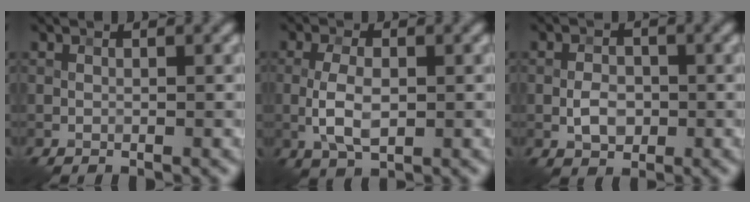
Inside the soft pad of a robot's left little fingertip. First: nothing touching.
{"total": 4.1, "force": [-0.6, 2.0, 3.5], "torque": [-0.073, 0.000, -0.012]}
{"total": 2.5, "force": [-0.6, 1.7, 1.7], "torque": [-0.029, 0.001, -0.013]}